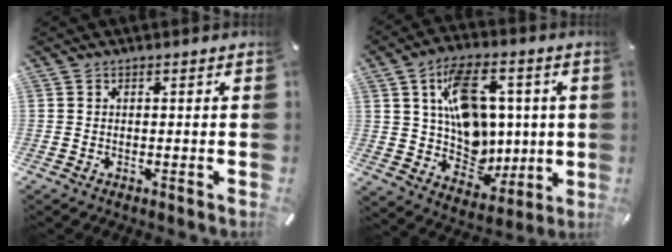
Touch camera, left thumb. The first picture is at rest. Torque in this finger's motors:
{"motor_torque": [2.19, 2.14, 1.09, 0.47, 0.18]}